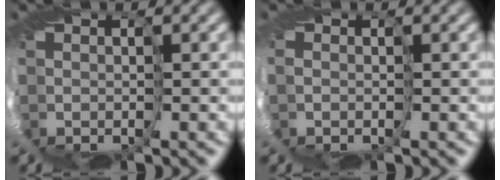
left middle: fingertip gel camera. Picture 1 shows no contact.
{"total": 0.5, "force": [-0.3, 0.4, 0.0], "torque": [0.002, -0.005, -0.007]}